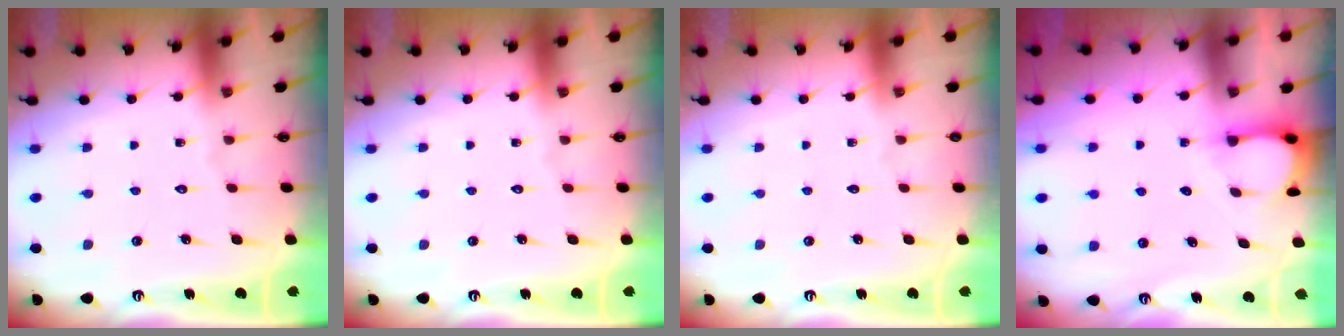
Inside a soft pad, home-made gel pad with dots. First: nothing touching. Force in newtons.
{"total": 0.0}
{"total": 0.0}
{"total": 3.0, "press": 3.0, "slide": 0.3}